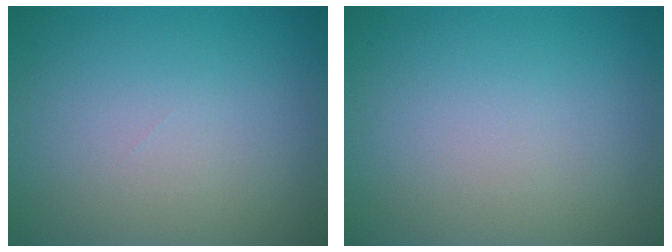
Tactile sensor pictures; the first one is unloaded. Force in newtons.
{"total": 0.0}